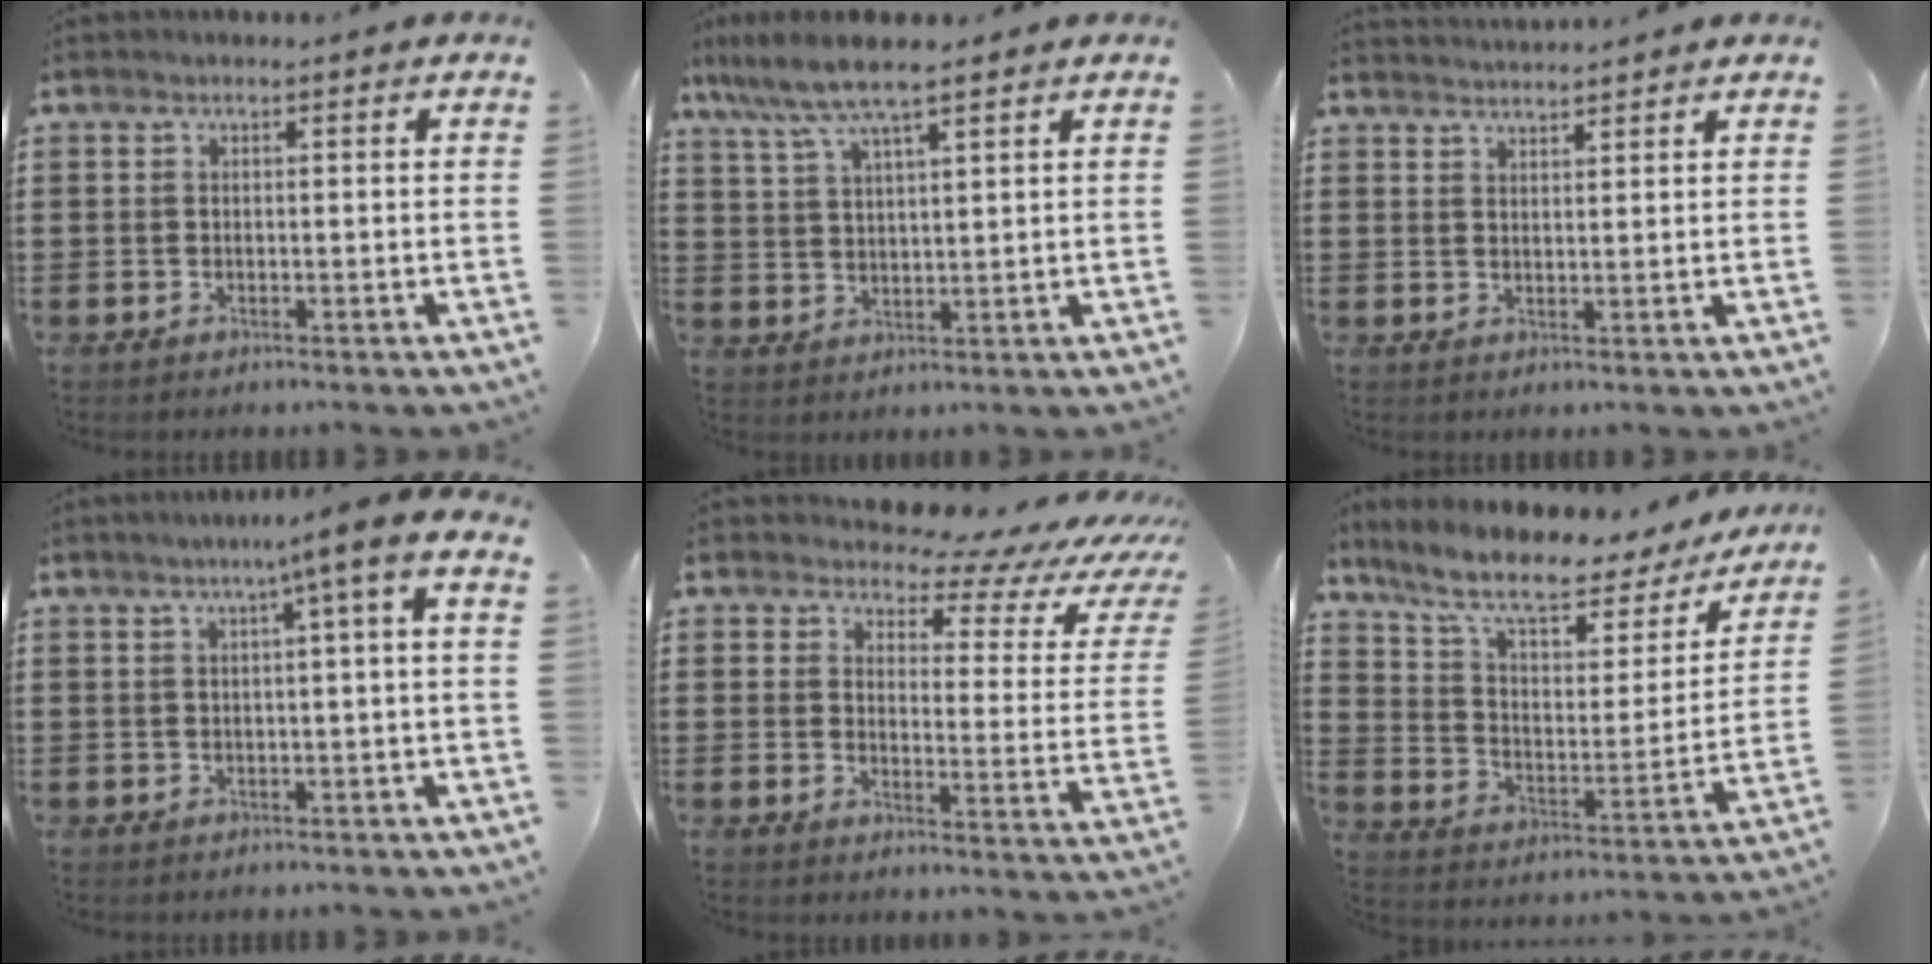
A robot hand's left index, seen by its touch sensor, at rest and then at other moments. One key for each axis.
{"total": 7.0, "fx": 5.5, "fy": 0.8, "fz": 4.2, "tx": -0.099, "ty": -0.012, "tz": 0.097}
{"total": 2.3, "fx": 2.3, "fy": -0.3, "fz": -0.2, "tx": -0.003, "ty": -0.005, "tz": 0.043}
{"total": 3.8, "fx": 0.7, "fy": -0.5, "fz": 3.7, "tx": -0.071, "ty": -0.003, "tz": 0.006}
{"total": 5.6, "fx": 4.9, "fy": 1.9, "fz": 1.9, "tx": -0.043, "ty": -0.039, "tz": 0.078}
{"total": 9.8, "fx": 7.5, "fy": 2.5, "fz": 5.7, "tx": -0.134, "ty": -0.041, "tz": 0.126}